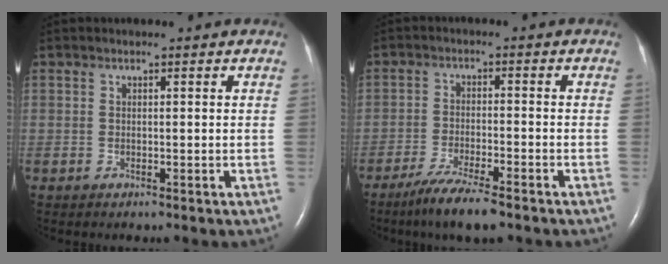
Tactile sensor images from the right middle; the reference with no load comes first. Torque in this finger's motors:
{"motor_torque": [0.55, -0.52, 0.31, 0.07]}